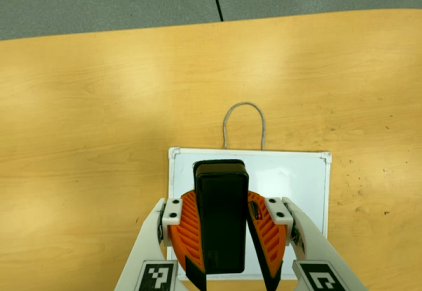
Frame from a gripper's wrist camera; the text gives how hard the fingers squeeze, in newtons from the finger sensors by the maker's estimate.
{"total": 9.7, "left": 9.8, "right": 9.7}